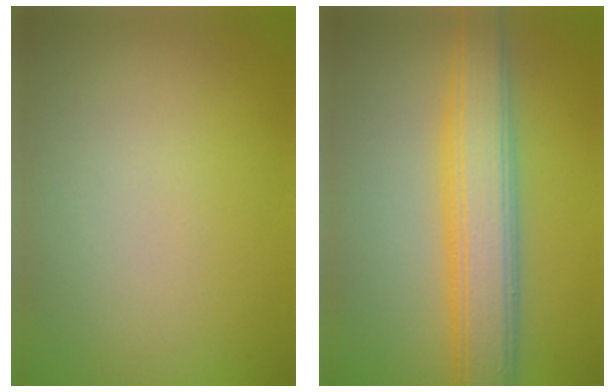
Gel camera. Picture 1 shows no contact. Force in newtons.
{"total": 6.6, "press": 6.6, "slide": 0.2}